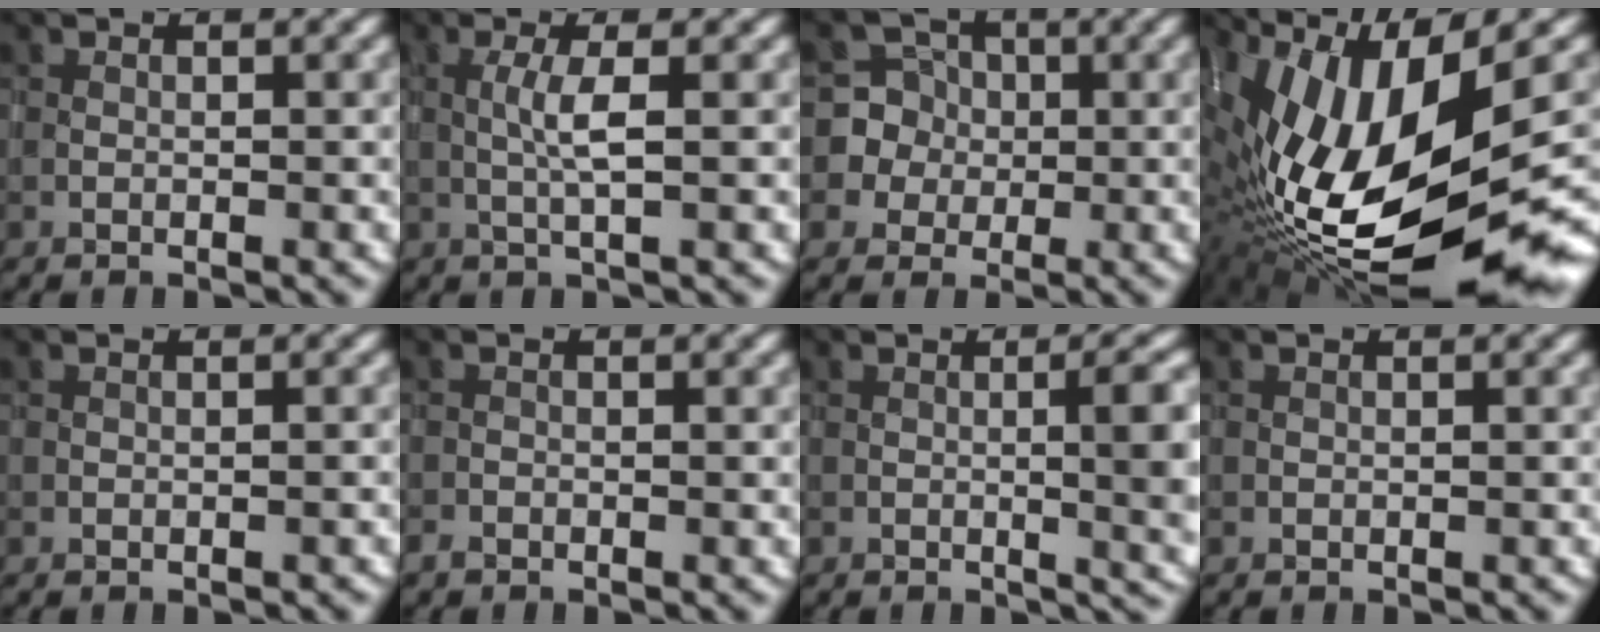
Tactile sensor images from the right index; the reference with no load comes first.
{"total": 2.2, "force": [0.3, 0.0, 2.2], "torque": [-0.050, 0.003, 0.004]}
{"total": 5.4, "force": [-0.1, 5.4, 0.4], "torque": [0.007, 0.018, -0.011]}
{"total": 16.9, "force": [-1.6, 5.2, 16.0], "torque": [-0.283, -0.018, -0.017]}
{"total": 0.5, "force": [-0.4, 0.2, 0.2], "torque": [-0.005, -0.001, -0.004]}
{"total": 0.9, "force": [-0.8, 0.4, 0.1], "torque": [0.000, -0.001, -0.017]}
{"total": 5.7, "force": [-0.3, 1.8, 5.5], "torque": [-0.067, -0.005, 0.001]}
{"total": 0.0}